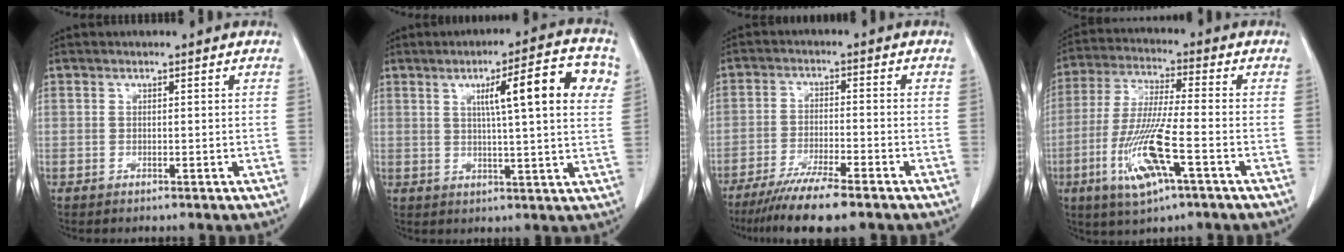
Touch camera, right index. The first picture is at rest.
{"total": 12.6, "force": [4.2, 0.9, 11.8], "torque": [-0.164, 0.017, 0.054]}
{"total": 9.5, "force": [-7.3, 0.3, 6.0], "torque": [-0.094, -0.023, -0.121]}
{"total": 12.6, "force": [-4.8, 1.3, 11.6], "torque": [-0.243, -0.020, -0.088]}